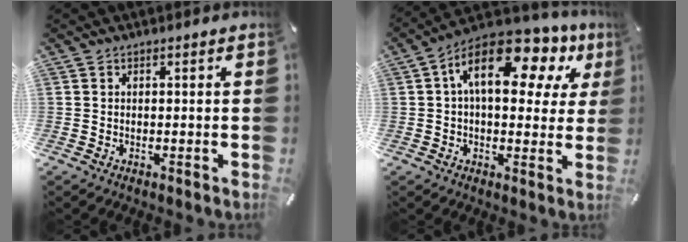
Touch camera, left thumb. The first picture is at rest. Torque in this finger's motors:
{"motor_torque": [0.60, 0.87, 2.07, -0.70, 0.53]}